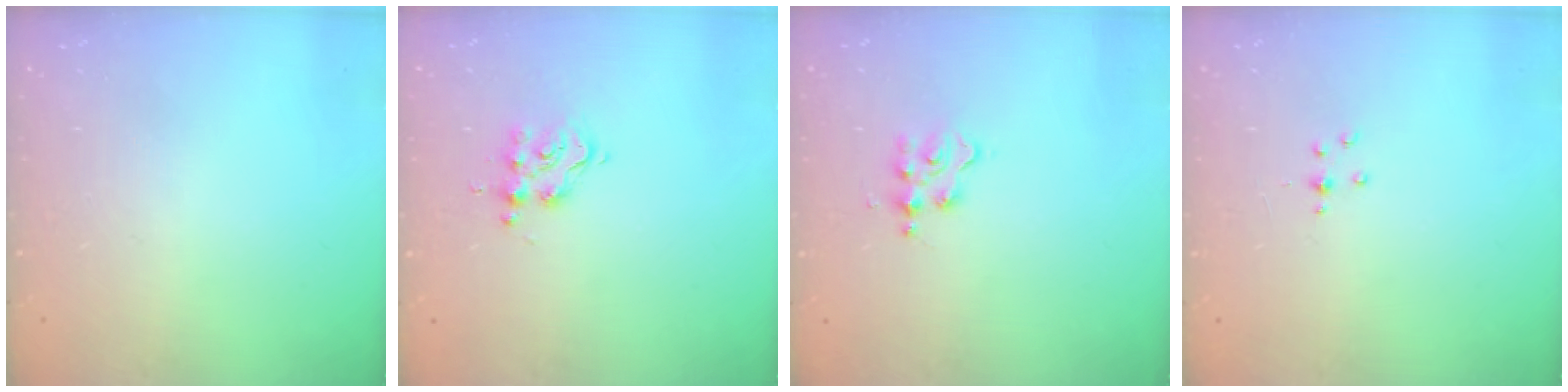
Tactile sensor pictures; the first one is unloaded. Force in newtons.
{"total": 5.7, "press": 5.7, "slide": 0.1}
{"total": 2.3, "press": 2.3, "slide": 0.3}
{"total": 2.0, "press": 1.9, "slide": 0.5}